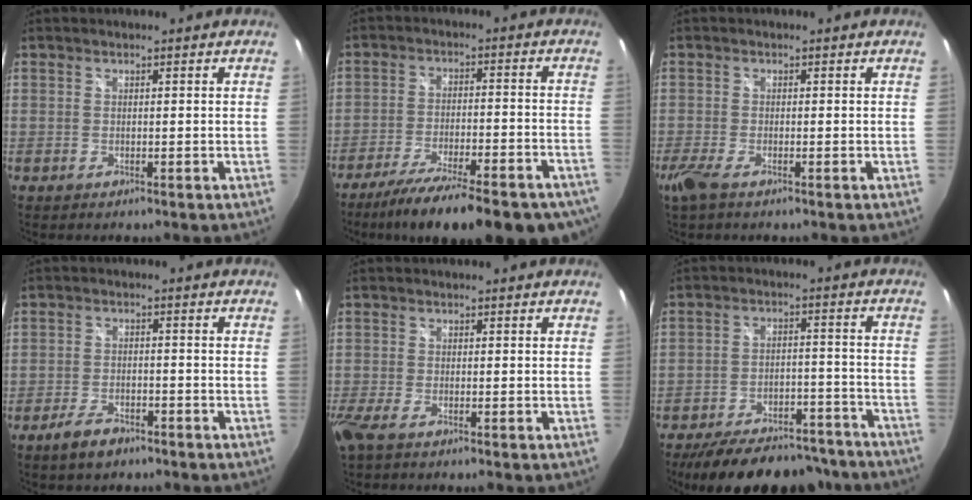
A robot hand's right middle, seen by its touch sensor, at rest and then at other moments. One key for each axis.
{"total": 23.4, "fx": -18.2, "fy": 6.1, "fz": 13.4, "tx": -0.223, "ty": -0.047, "tz": -0.255}
{"total": 2.9, "fx": -1.9, "fy": 0.4, "fz": 2.2, "tx": -0.049, "ty": -0.011, "tz": -0.039}
{"total": 5.0, "fx": -3.7, "fy": 2.1, "fz": 2.6, "tx": -0.066, "ty": -0.004, "tz": -0.067}
{"total": 2.7, "fx": -1.8, "fy": 0.1, "fz": 2.1, "tx": -0.049, "ty": -0.012, "tz": -0.038}
{"total": 22.3, "fx": -18.8, "fy": 7.7, "fz": 9.1, "tx": -0.174, "ty": 0.005, "tz": -0.246}